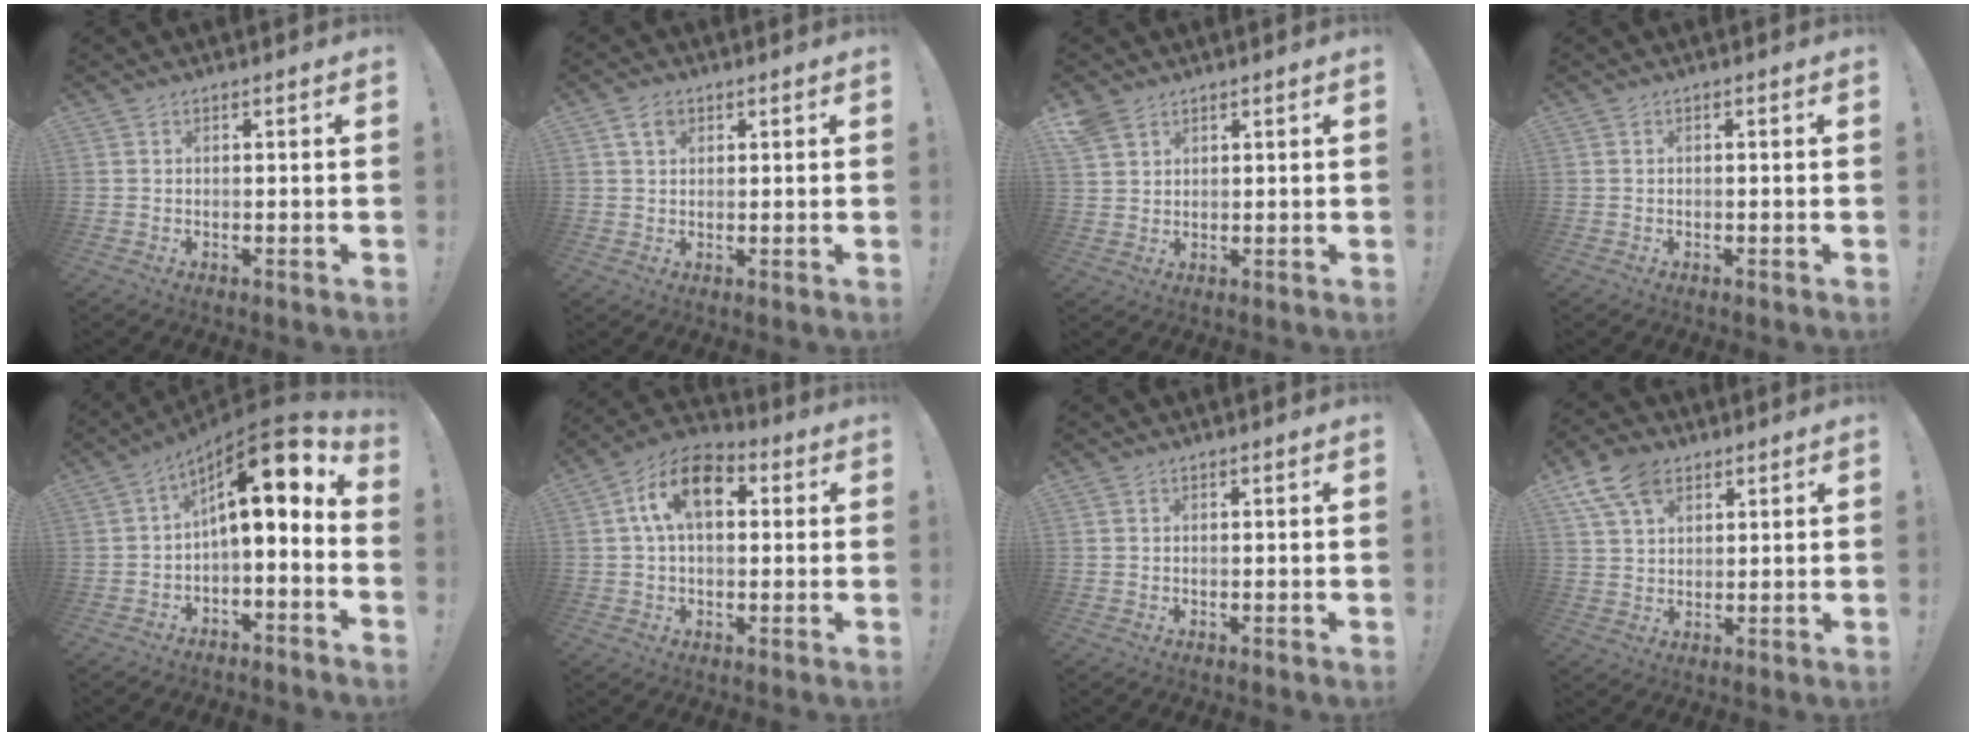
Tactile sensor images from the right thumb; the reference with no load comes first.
{"total": 4.1, "force": [1.9, 2.6, 2.5], "torque": [-0.042, 0.001, 0.035]}
{"total": 4.2, "force": [3.1, 2.4, 1.6], "torque": [-0.039, -0.010, 0.062]}
{"total": 0.0}
{"total": 14.3, "force": [4.5, 5.0, 12.7], "torque": [-0.195, -0.032, 0.076]}
{"total": 13.2, "force": [3.7, 7.9, 9.9], "torque": [-0.164, 0.012, 0.070]}
{"total": 0.0}
{"total": 10.9, "force": [5.8, 6.7, 6.3], "torque": [-0.114, -0.011, 0.114]}